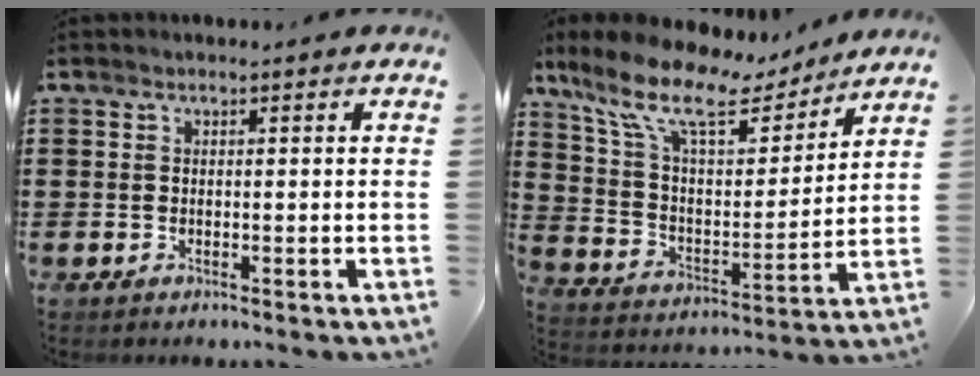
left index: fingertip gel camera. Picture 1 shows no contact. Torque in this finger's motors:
{"motor_torque": [2.14, 0.00, 0.46, 0.21]}